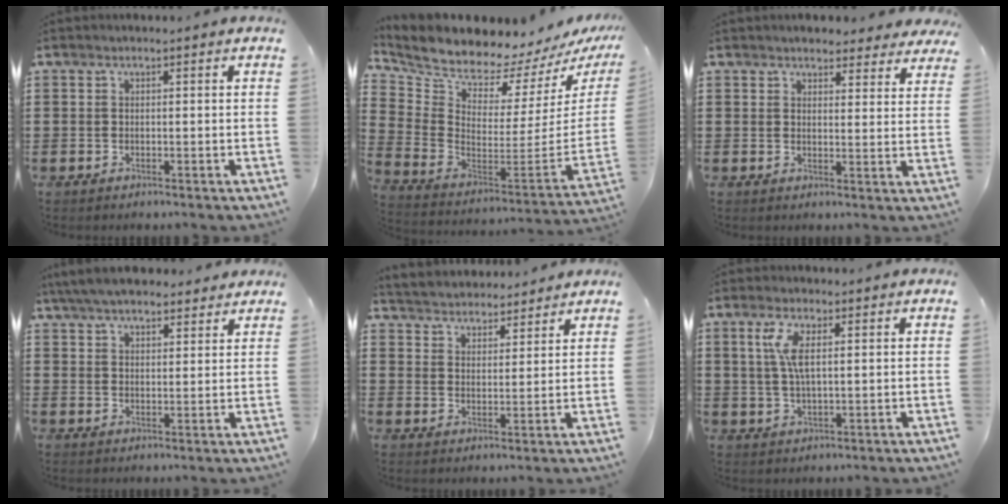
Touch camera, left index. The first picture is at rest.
{"total": 6.6, "force": [6.6, 0.7, 0.5], "torque": [-0.061, -0.082, 0.109]}
{"total": 3.8, "force": [3.7, 0.7, 0.7], "torque": [-0.018, -0.013, 0.068]}
{"total": 5.7, "force": [5.2, 1.2, 2.1], "torque": [-0.055, -0.006, 0.098]}
{"total": 3.7, "force": [3.6, 0.5, -0.6], "torque": [-0.008, -0.019, 0.064]}
{"total": 5.2, "force": [1.6, 1.5, 4.7], "torque": [-0.105, 0.002, 0.024]}